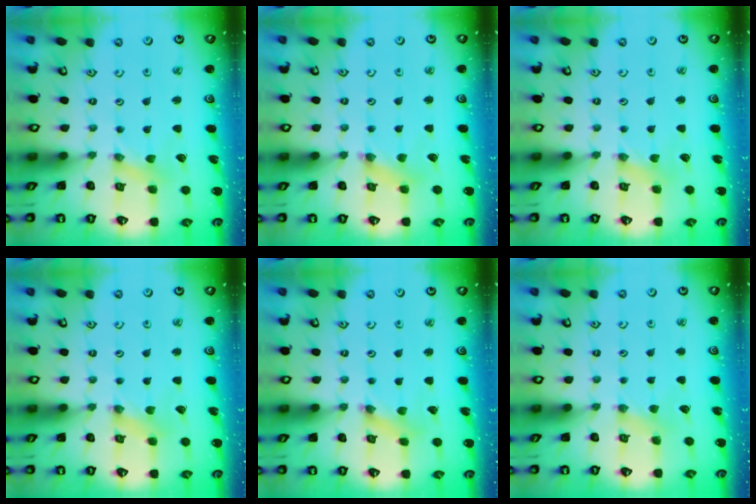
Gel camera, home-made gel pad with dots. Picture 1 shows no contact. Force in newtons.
{"total": 2.5, "press": 2.4, "slide": 0.3}
{"total": 0.0}
{"total": 0.0}
{"total": 1.6, "press": 1.5, "slide": 0.3}
{"total": 2.4, "press": 2.4, "slide": 0.4}